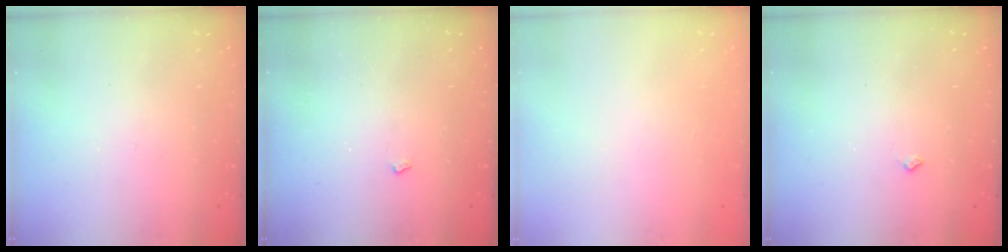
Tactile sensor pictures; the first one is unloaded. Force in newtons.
{"total": 2.6, "press": 2.6, "slide": 0.4}
{"total": 0.0}
{"total": 2.8, "press": 2.8, "slide": 0.4}